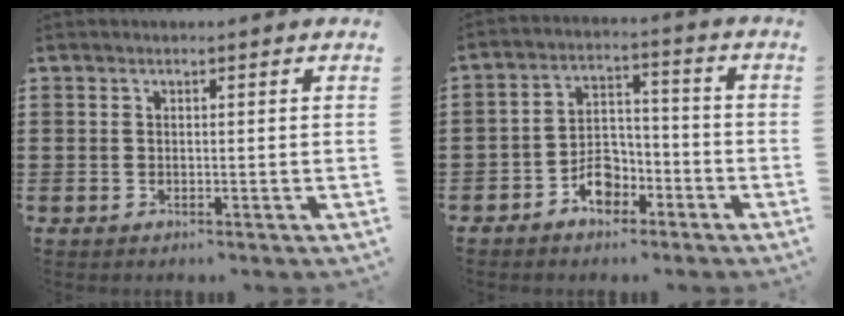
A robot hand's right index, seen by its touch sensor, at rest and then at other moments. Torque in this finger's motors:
{"motor_torque": [0.40, 1.74, 0.09, 0.00]}